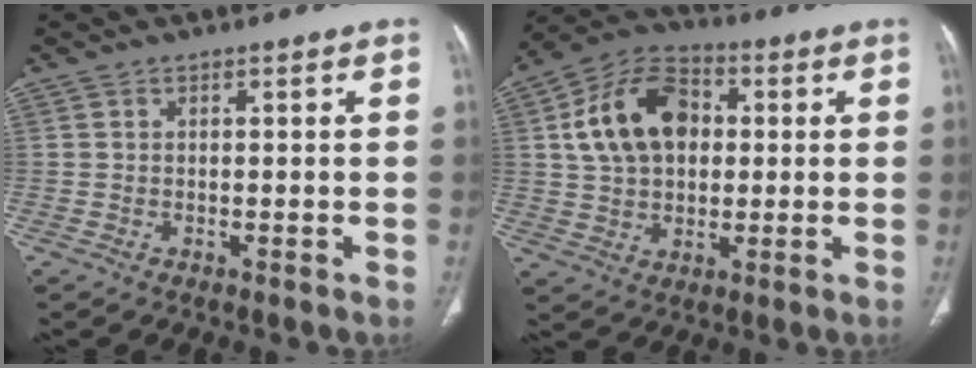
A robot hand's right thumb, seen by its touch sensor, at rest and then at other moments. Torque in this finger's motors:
{"motor_torque": [0.71, 2.43, 0.68, -0.14, 0.16]}